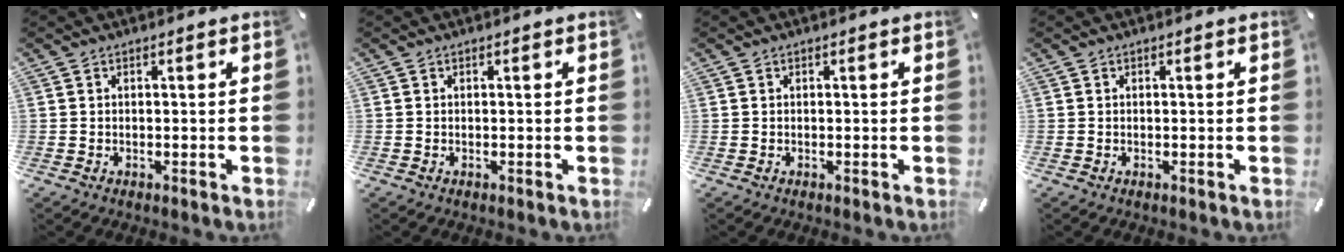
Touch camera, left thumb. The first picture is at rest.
{"total": 0.0}
{"total": 0.0}
{"total": 0.0}